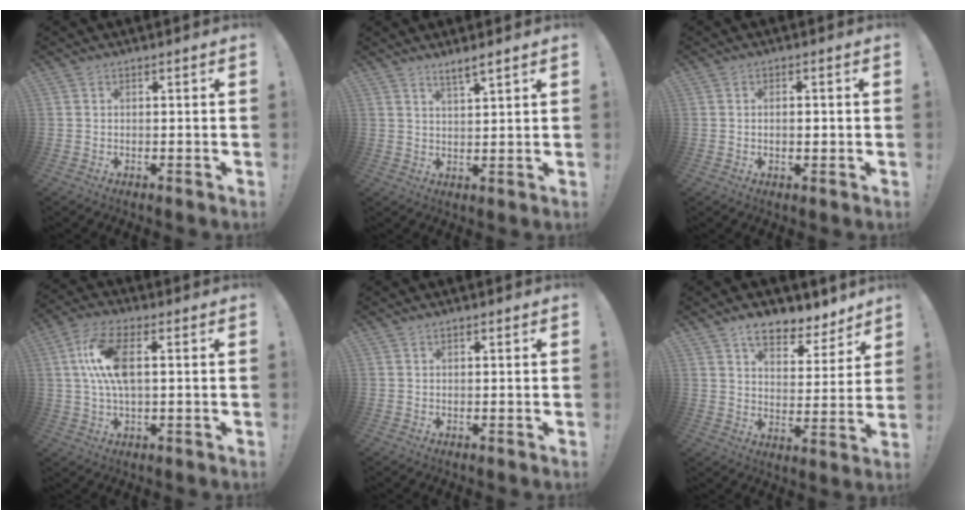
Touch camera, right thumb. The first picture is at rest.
{"total": 4.1, "force": [3.4, 0.4, 2.3], "torque": [-0.042, -0.021, 0.058]}
{"total": 1.6, "force": [-0.3, 0.8, 1.4], "torque": [-0.014, 0.001, -0.008]}
{"total": 12.1, "force": [1.9, 5.2, 10.7], "torque": [-0.210, -0.003, 0.033]}
{"total": 0.6, "force": [0.4, 0.3, 0.2], "torque": [-0.004, 0.001, 0.009]}
{"total": 9.7, "force": [7.4, 4.4, 4.3], "torque": [-0.063, -0.052, 0.135]}